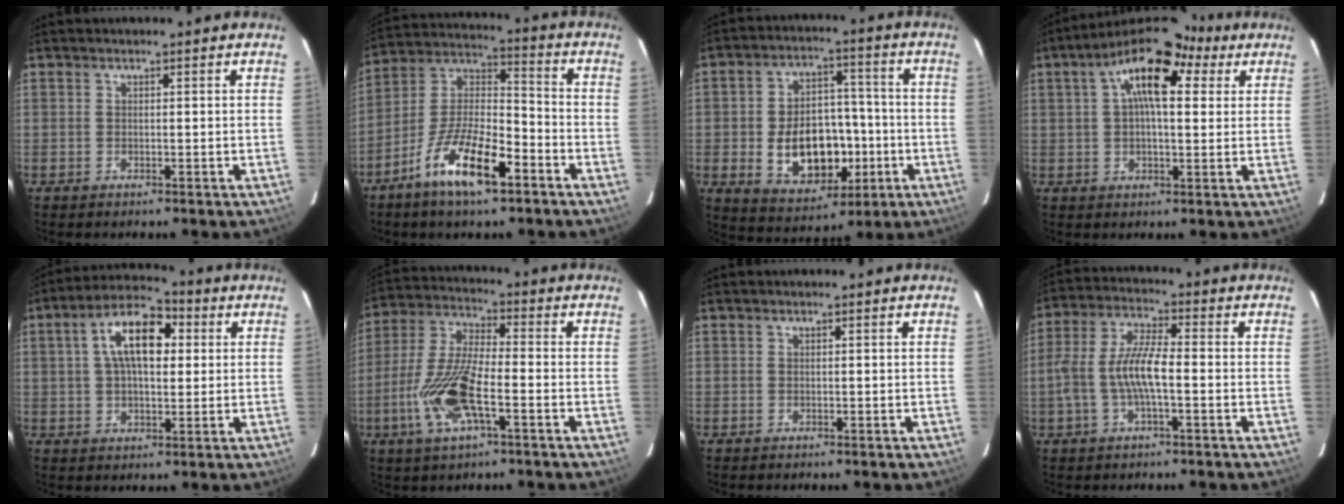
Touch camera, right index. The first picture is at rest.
{"total": 14.6, "force": [-8.5, 4.6, 11.0], "torque": [-0.217, -0.001, -0.155]}
{"total": 14.9, "force": [-3.5, 9.9, 10.6], "torque": [-0.207, 0.018, -0.032]}
{"total": 13.4, "force": [5.5, 5.6, 10.9], "torque": [-0.184, 0.033, 0.078]}
{"total": 11.5, "force": [2.7, 5.8, 9.6], "torque": [-0.168, 0.027, 0.039]}
{"total": 13.5, "force": [-4.9, 4.1, 11.9], "torque": [-0.257, -0.007, -0.099]}
{"total": 0.0}
{"total": 9.1, "force": [-2.0, 2.3, 8.5], "torque": [-0.182, 0.008, -0.037]}